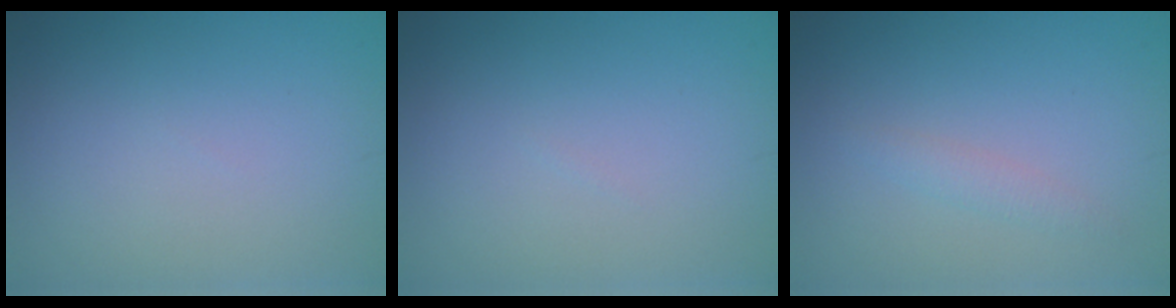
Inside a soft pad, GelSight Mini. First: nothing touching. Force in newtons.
{"total": 0.0}
{"total": 1.2, "press": 1.2, "slide": 0.0}